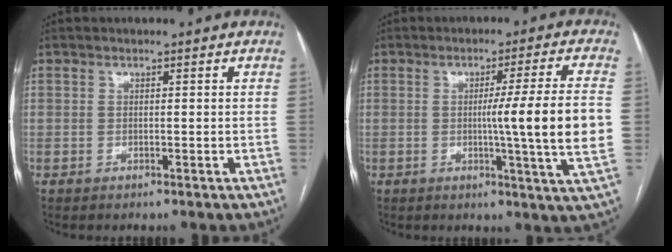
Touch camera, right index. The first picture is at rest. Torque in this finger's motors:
{"motor_torque": [1.39, 0.02, 0.64, 0.13]}